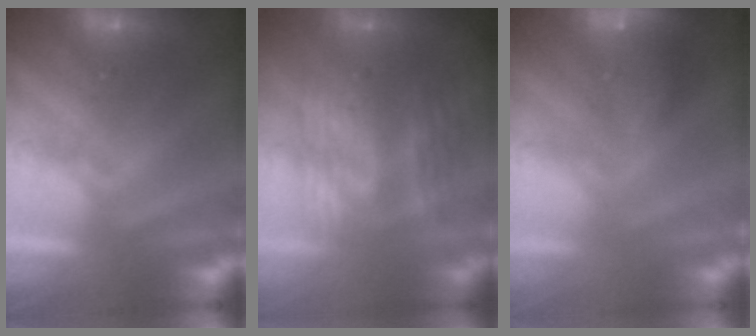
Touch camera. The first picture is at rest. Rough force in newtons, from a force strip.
{"total": 8.9}
{"total": 7.8}